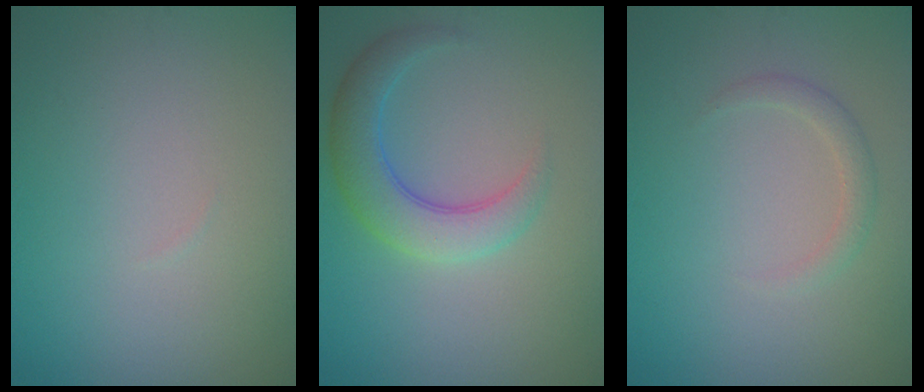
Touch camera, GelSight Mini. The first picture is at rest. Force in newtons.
{"total": 4.6, "press": 4.6, "slide": 0.1}
{"total": 1.4, "press": 1.4, "slide": 0.1}